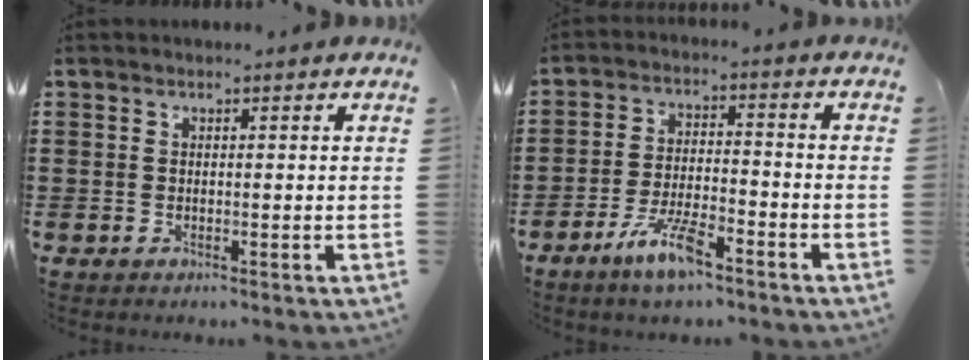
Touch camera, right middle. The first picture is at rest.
{"total": 7.4, "force": [-5.0, 2.0, 5.1], "torque": [-0.112, -0.001, -0.094]}